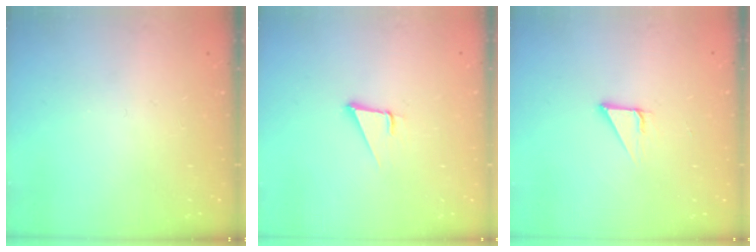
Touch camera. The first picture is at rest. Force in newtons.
{"total": 3.7, "press": 2.9, "slide": 2.3}
{"total": 2.8, "press": 2.8, "slide": 0.2}